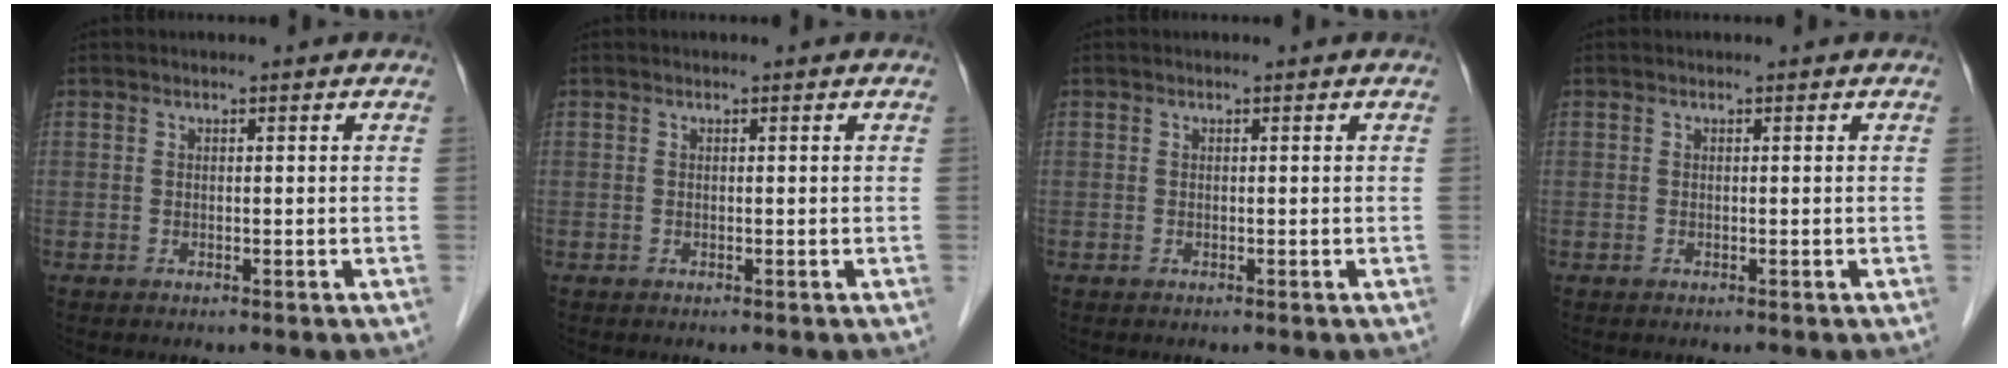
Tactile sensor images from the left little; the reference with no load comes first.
{"total": 0.0}
{"total": 0.0}
{"total": 0.0}